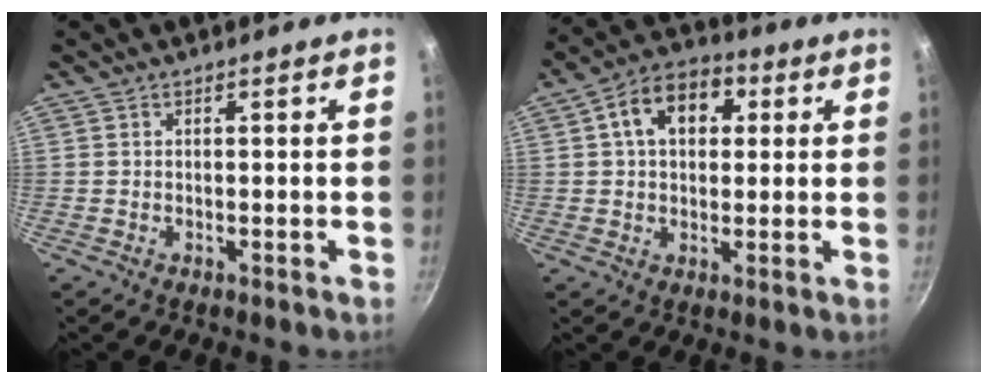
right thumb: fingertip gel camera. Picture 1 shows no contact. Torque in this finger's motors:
{"motor_torque": [0.07, 1.85, 0.69, -0.25, 0.31]}